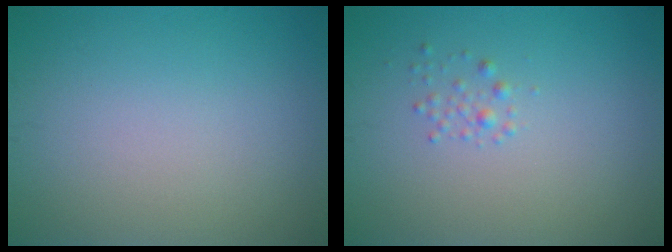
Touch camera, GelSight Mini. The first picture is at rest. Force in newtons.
{"total": 0.9, "press": 0.9, "slide": 0.1}